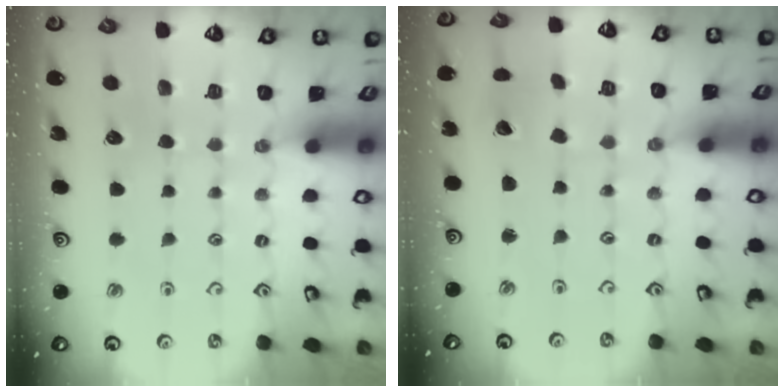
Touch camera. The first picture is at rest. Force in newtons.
{"total": 2.1, "press": 2.1, "slide": 0.2}